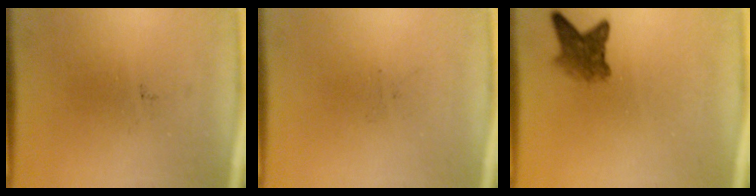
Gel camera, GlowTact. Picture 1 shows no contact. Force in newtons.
{"total": 0.0}
{"total": 3.7}